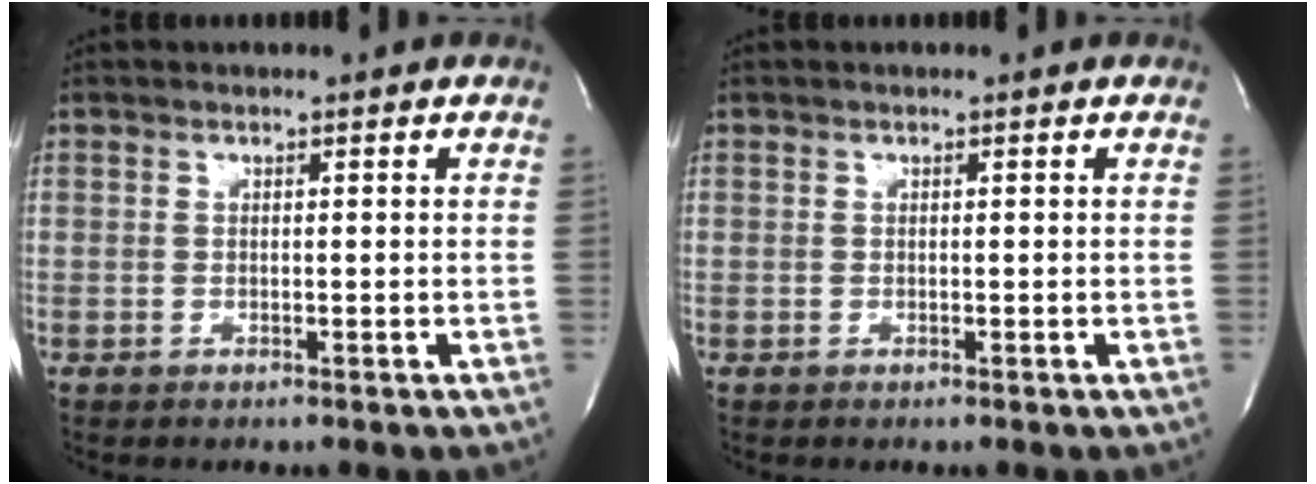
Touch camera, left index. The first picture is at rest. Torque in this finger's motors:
{"motor_torque": [0.12, -0.06, 0.01, 0.02]}